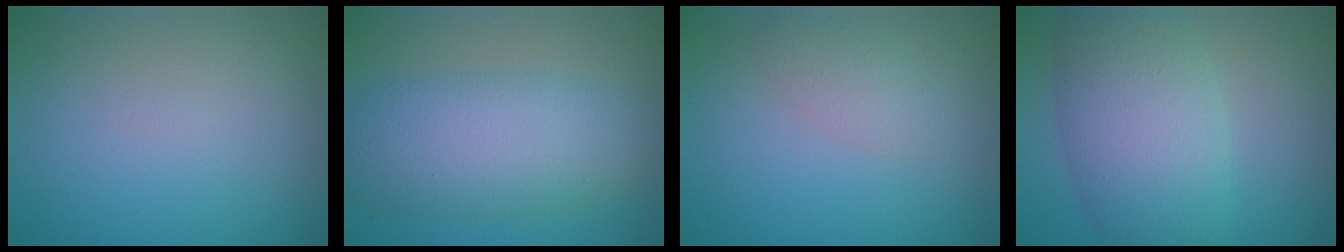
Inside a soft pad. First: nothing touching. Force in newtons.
{"total": 7.2, "press": 7.2, "slide": 0.1}
{"total": 1.8, "press": 1.8, "slide": 0.2}
{"total": 8.1, "press": 8.1, "slide": 0.5}